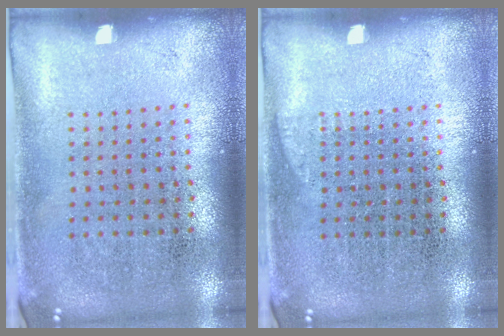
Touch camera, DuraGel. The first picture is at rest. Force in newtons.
{"total": 0.6, "press": 0.6, "slide": 0.2}